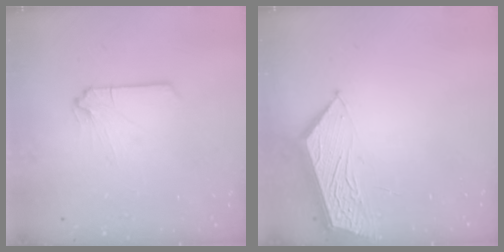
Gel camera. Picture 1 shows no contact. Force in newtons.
{"total": 4.5, "press": 4.4, "slide": 0.4}